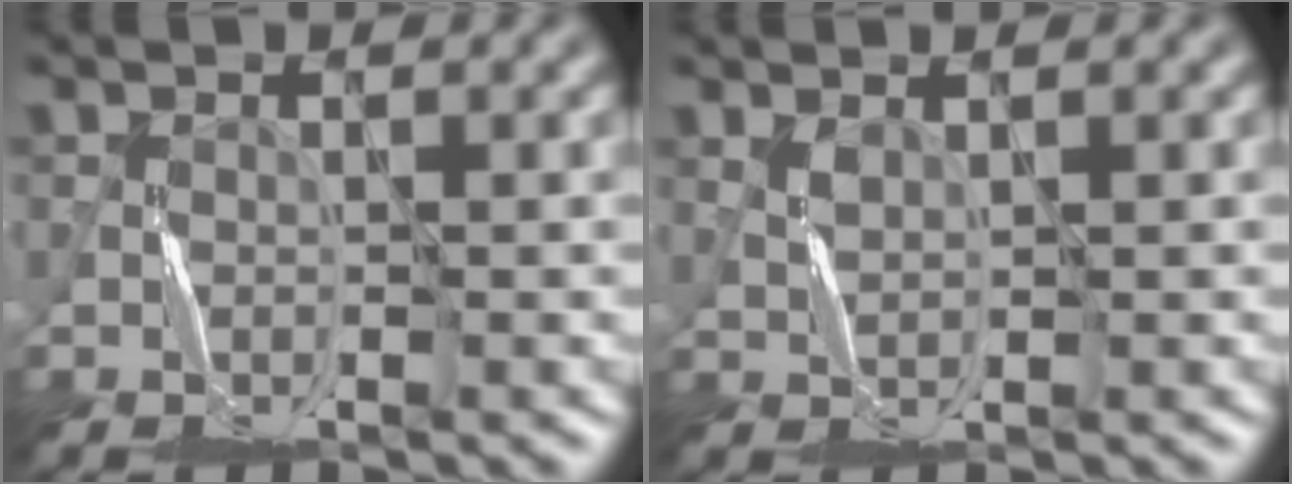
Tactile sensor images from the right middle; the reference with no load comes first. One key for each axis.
{"total": 0.6, "fx": 0.5, "fy": 0.2, "fz": 0.2, "tx": -0.012, "ty": 0.000, "tz": 0.015}